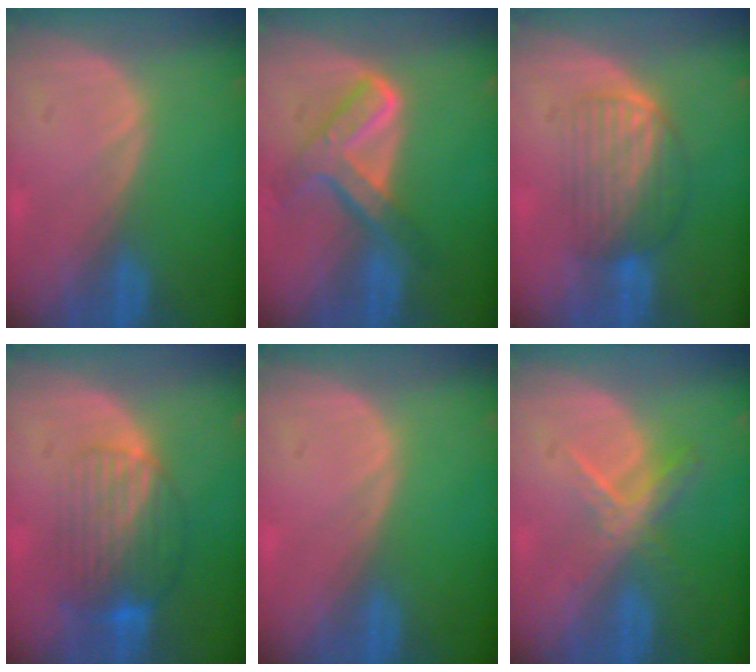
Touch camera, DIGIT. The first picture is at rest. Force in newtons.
{"total": 7.7, "press": 6.5, "slide": 4.2}
{"total": 6.2, "press": 6.1, "slide": 1.4}
{"total": 8.4, "press": 7.2, "slide": 4.4}
{"total": 0.0}
{"total": 5.7, "press": 5.0, "slide": 2.9}